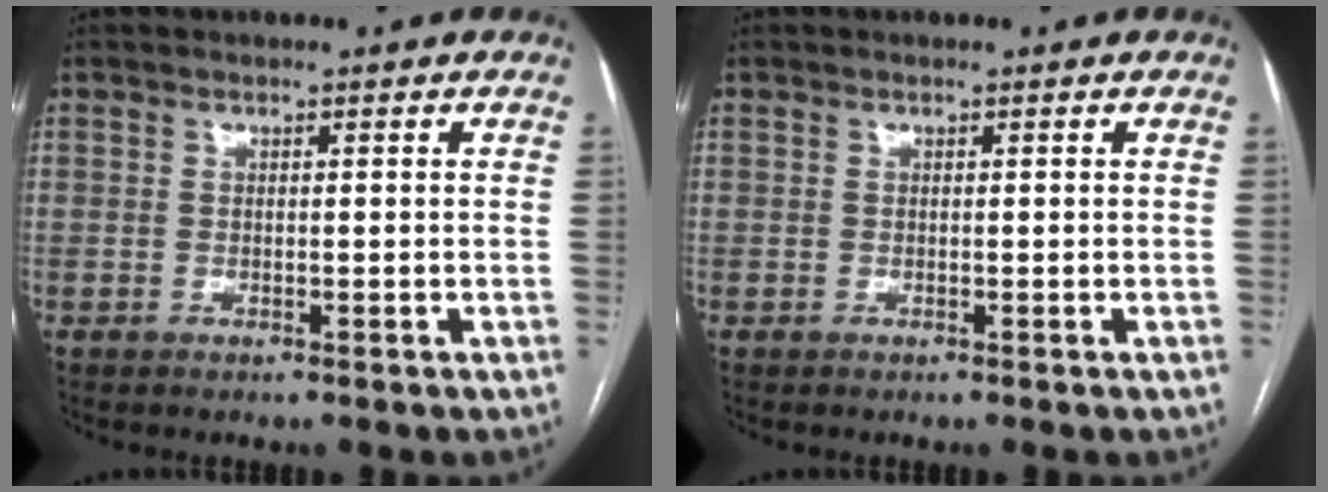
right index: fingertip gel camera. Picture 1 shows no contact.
{"total": 0.0}